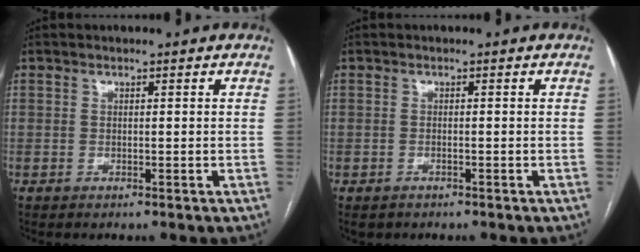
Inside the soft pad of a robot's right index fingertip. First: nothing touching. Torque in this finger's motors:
{"motor_torque": [0.32, -0.19, 0.11, 0.03]}